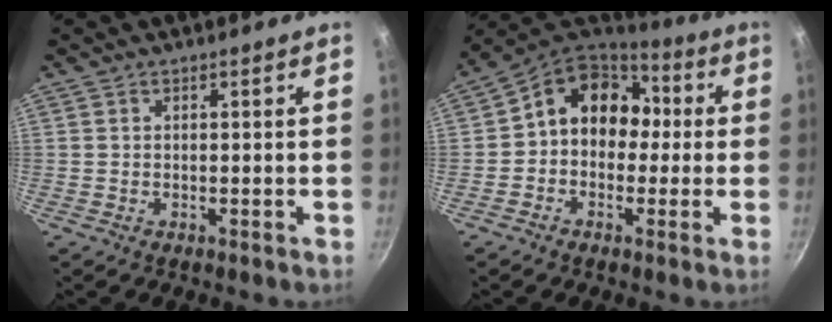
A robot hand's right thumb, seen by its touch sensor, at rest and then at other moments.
{"total": 13.0, "force": [0.6, 10.8, 7.2], "torque": [-0.066, 0.044, -0.013]}